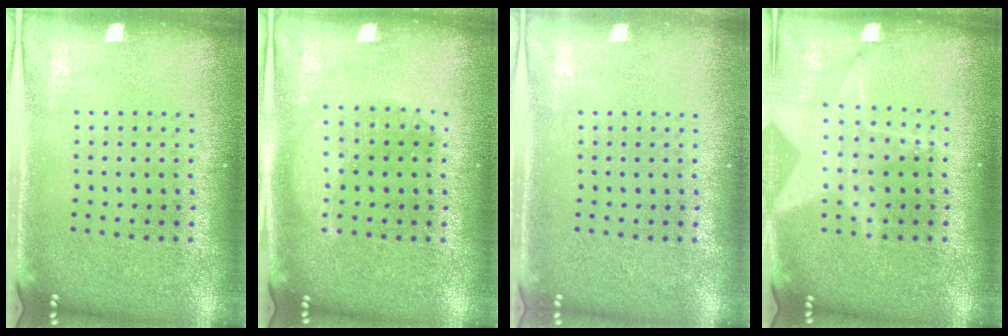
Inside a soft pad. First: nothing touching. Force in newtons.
{"total": 2.2, "press": 2.2, "slide": 0.3}
{"total": 0.5, "press": 0.5, "slide": 0.1}
{"total": 1.7, "press": 1.4, "slide": 1.0}